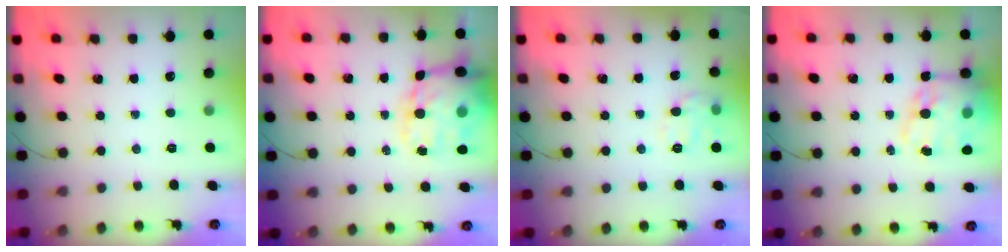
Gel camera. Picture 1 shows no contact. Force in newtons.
{"total": 20.1, "press": 19.6, "slide": 4.7}
{"total": 9.5, "press": 9.5, "slide": 0.5}
{"total": 19.0, "press": 18.5, "slide": 4.4}